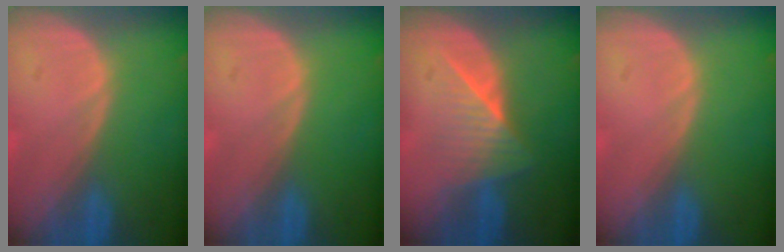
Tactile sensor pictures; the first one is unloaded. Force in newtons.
{"total": 0.0}
{"total": 6.5, "press": 6.0, "slide": 2.7}
{"total": 0.0}